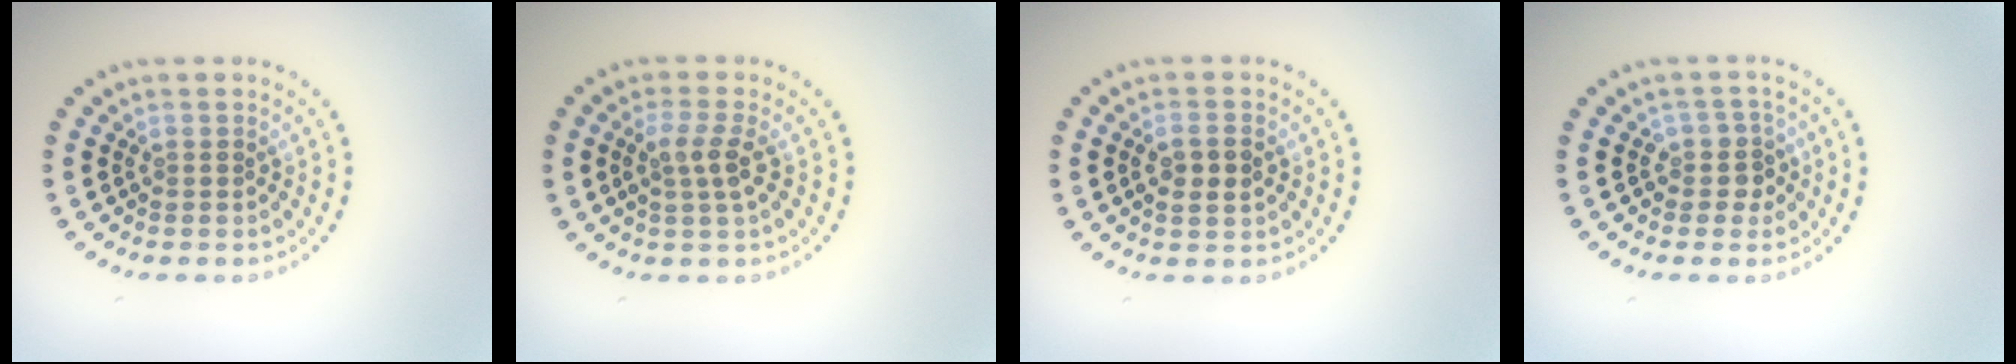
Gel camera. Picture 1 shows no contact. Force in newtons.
{"total": 2.4, "press": 2.2, "slide": 1.1}
{"total": 2.3, "press": 2.3, "slide": 0.4}
{"total": 2.2, "press": 1.8, "slide": 1.2}